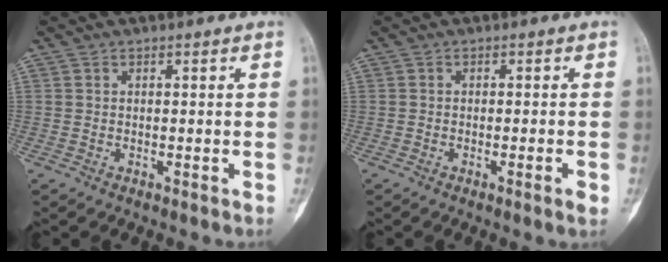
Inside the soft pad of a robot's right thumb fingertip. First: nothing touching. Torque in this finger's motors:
{"motor_torque": [-0.19, -0.02, -0.29, 0.15, -0.02]}